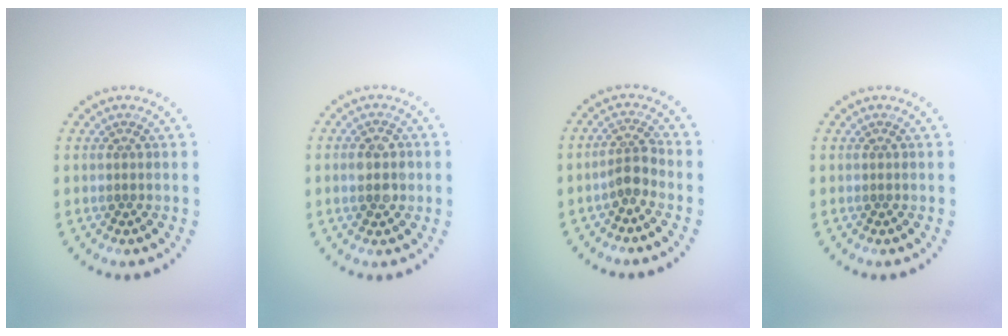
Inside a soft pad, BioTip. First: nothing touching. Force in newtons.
{"total": 2.6, "press": 2.6, "slide": 0.2}
{"total": 2.2, "press": 1.8, "slide": 1.3}
{"total": 0.0}